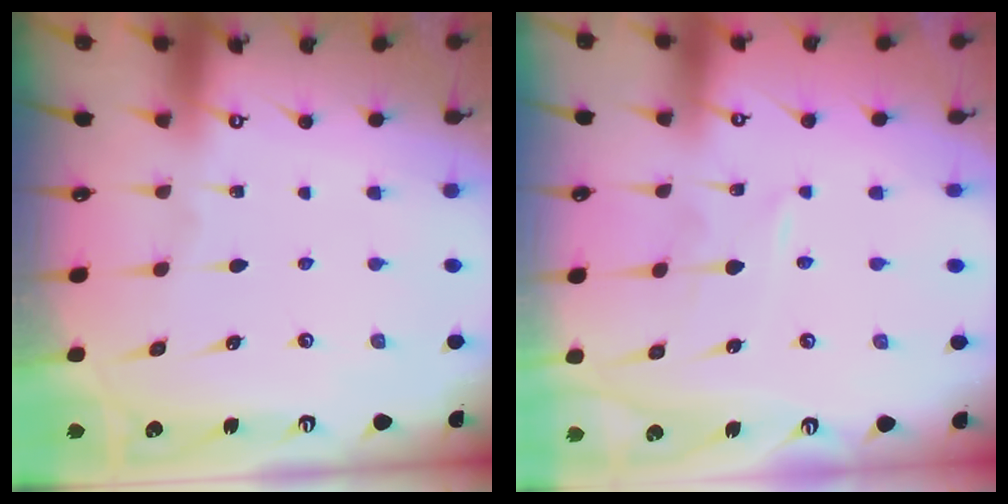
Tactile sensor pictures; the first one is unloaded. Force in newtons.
{"total": 1.5, "press": 1.4, "slide": 0.2}